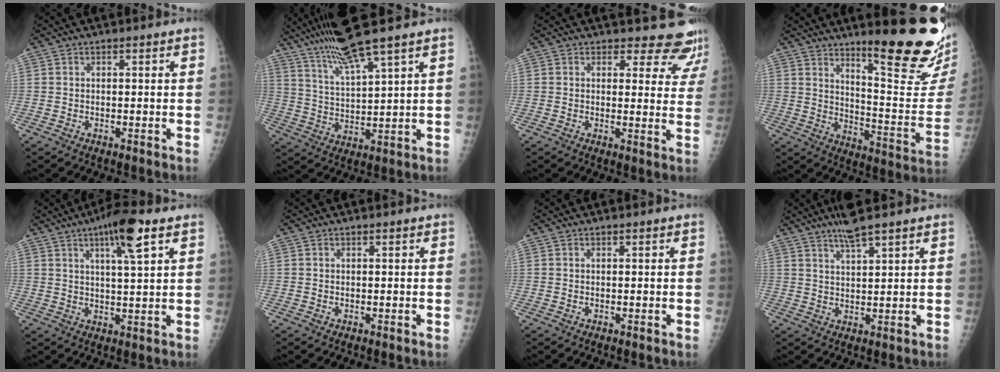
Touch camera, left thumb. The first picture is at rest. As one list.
[{"total": 11.7, "force": [8.8, -0.4, 7.6], "torque": [-0.139, -0.031, 0.168]}, {"total": 10.4, "force": [9.9, 3.0, 0.3], "torque": [0.043, -0.085, 0.083]}, {"total": 22.1, "force": [14.9, 3.5, 15.9], "torque": [-0.195, -0.113, 0.219]}, {"total": 9.5, "force": [4.9, 1.5, 8.0], "torque": [-0.121, -0.015, 0.078]}, {"total": 0.0}, {"total": 0.0}, {"total": 5.6, "force": [4.4, 0.3, 3.5], "torque": [-0.058, -0.016, 0.082]}]